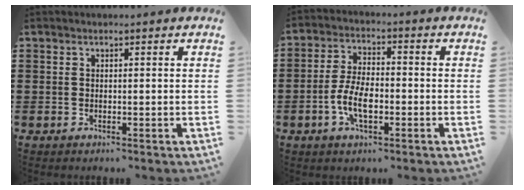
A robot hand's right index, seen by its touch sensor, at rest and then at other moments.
{"total": 6.8, "force": [-2.2, 3.0, 5.7], "torque": [-0.139, -0.006, -0.048]}